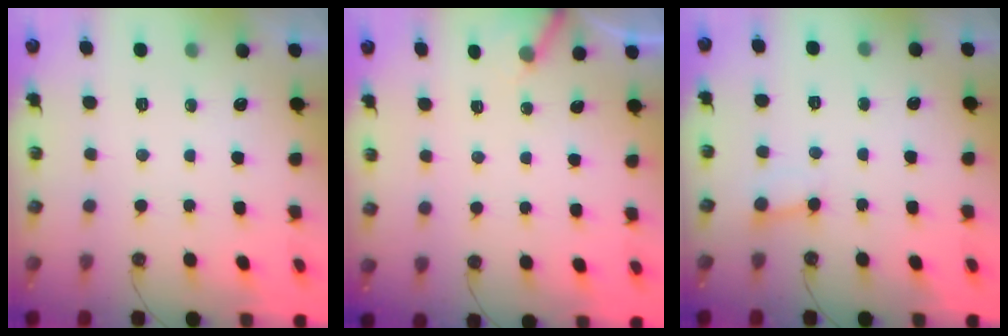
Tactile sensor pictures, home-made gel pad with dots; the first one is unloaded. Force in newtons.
{"total": 3.2, "press": 3.2, "slide": 0.2}
{"total": 2.5, "press": 2.4, "slide": 0.4}